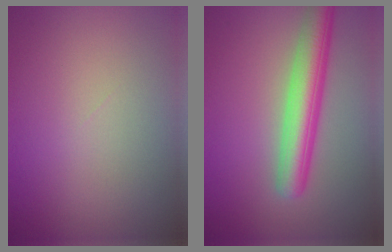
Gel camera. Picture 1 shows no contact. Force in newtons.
{"total": 5.5, "press": 5.5, "slide": 0.2}